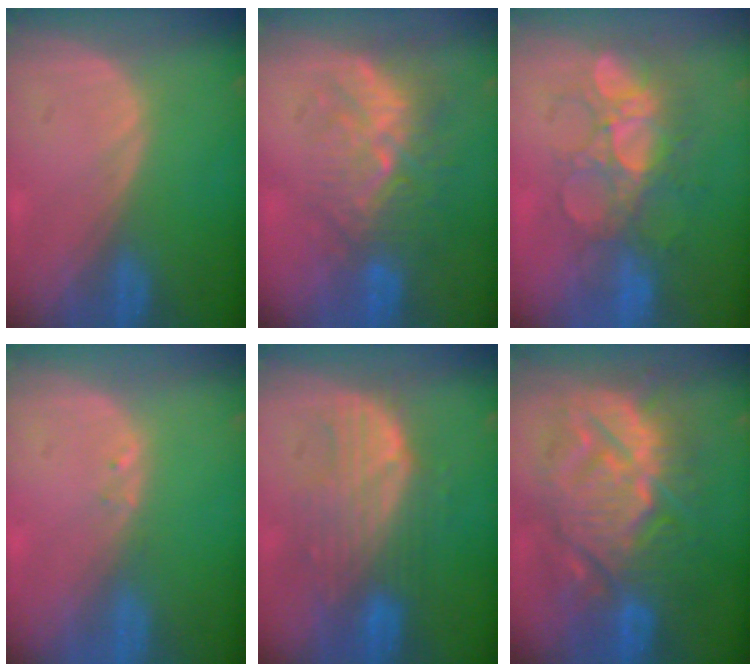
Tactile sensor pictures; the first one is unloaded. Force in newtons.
{"total": 9.4, "press": 8.7, "slide": 3.8}
{"total": 9.0, "press": 8.6, "slide": 2.6}
{"total": 0.6, "press": 0.6, "slide": 0.1}
{"total": 8.5, "press": 8.2, "slide": 2.3}
{"total": 13.9, "press": 13.9, "slide": 1.3}